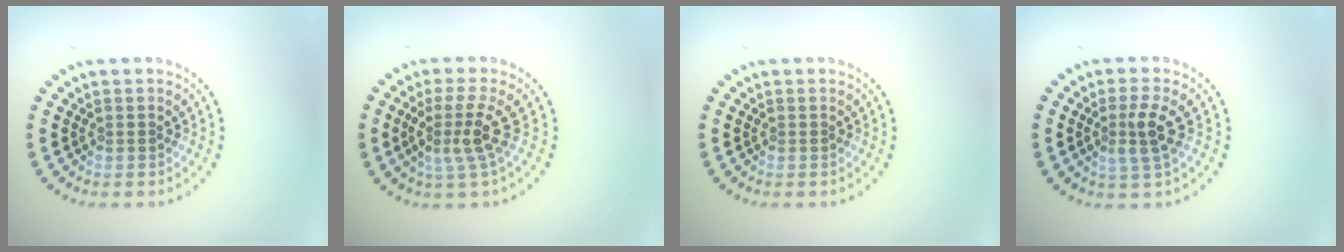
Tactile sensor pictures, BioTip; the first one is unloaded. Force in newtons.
{"total": 3.1, "press": 2.3, "slide": 2.1}
{"total": 0.0}
{"total": 2.7, "press": 2.4, "slide": 1.2}